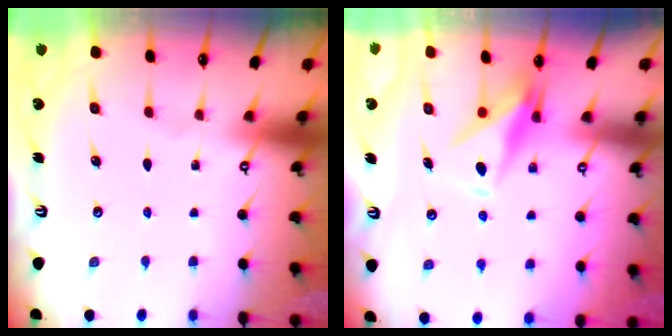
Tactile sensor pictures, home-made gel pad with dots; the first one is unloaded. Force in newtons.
{"total": 8.8, "press": 8.8, "slide": 0.8}